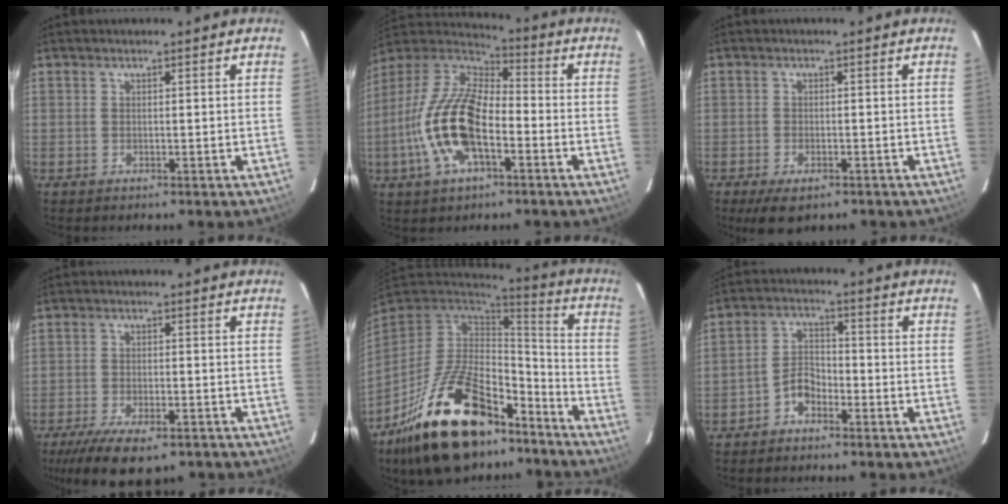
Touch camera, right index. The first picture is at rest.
{"total": 17.6, "force": [-5.2, 8.0, 14.8], "torque": [-0.309, -0.004, -0.103]}
{"total": 5.4, "force": [-3.6, 2.4, 3.3], "torque": [-0.076, -0.021, -0.059]}
{"total": 13.1, "force": [-9.6, 4.5, 7.8], "torque": [-0.171, -0.040, -0.153]}
{"total": 26.3, "force": [-17.4, 11.9, 15.8], "torque": [-0.306, 0.002, -0.267]}
{"total": 4.3, "force": [-3.1, 2.4, 1.9], "torque": [-0.042, 0.016, -0.059]}